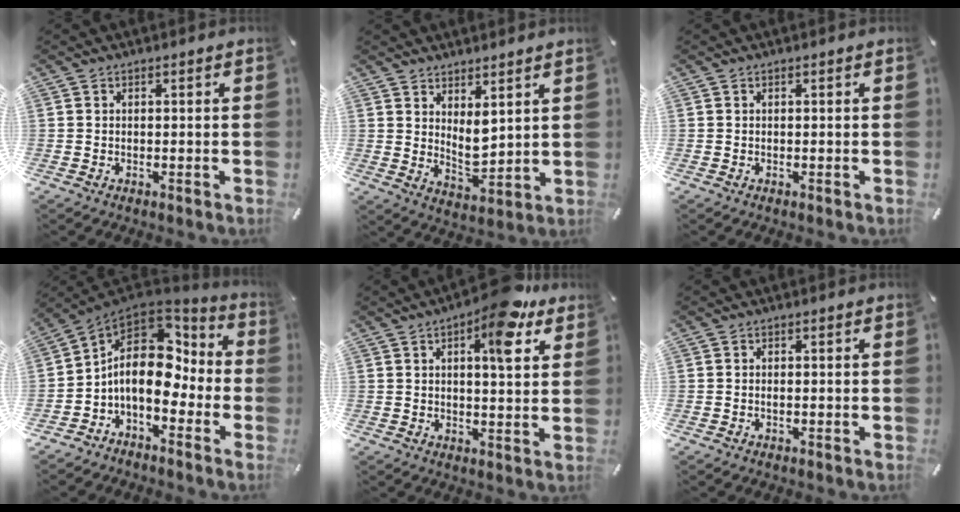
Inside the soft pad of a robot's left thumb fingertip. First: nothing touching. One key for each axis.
{"total": 5.7, "fx": 3.6, "fy": 2.7, "fz": 3.5, "tx": -0.052, "ty": -0.029, "tz": 0.065}
{"total": 0.0}
{"total": 13.7, "fx": -0.8, "fy": 9.4, "fz": 9.9, "tx": -0.176, "ty": -0.009, "tz": -0.014}
{"total": 11.6, "fx": 6.2, "fy": 3.5, "fz": 9.1, "tx": -0.123, "ty": -0.033, "tz": 0.096}
{"total": 0.7, "fx": -0.3, "fy": 0.2, "fz": 0.6, "tx": -0.014, "ty": -0.005, "tz": -0.005}